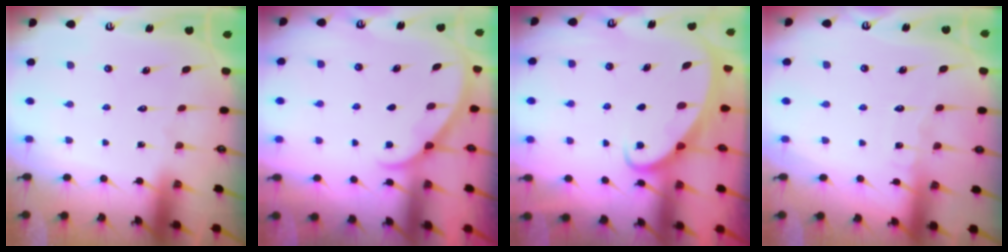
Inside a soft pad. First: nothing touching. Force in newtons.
{"total": 2.0, "press": 2.0, "slide": 0.2}
{"total": 2.0, "press": 2.0, "slide": 0.0}
{"total": 4.2, "press": 4.2, "slide": 0.4}